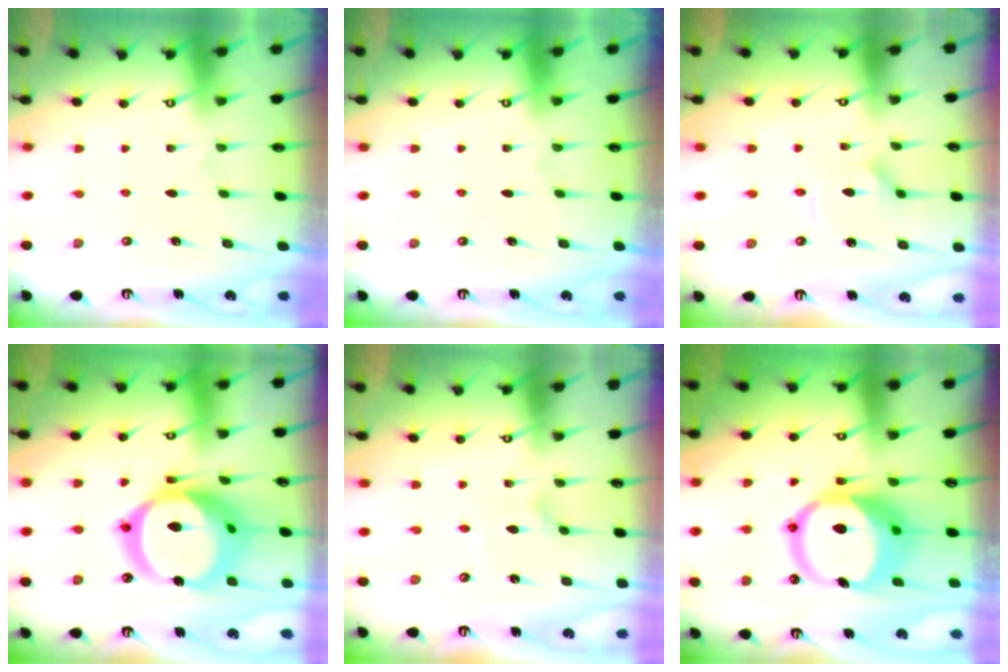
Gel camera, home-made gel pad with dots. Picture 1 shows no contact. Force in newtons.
{"total": 0.0}
{"total": 3.8, "press": 3.7, "slide": 0.4}
{"total": 23.3, "press": 23.2, "slide": 2.7}
{"total": 1.7, "press": 1.6, "slide": 0.1}
{"total": 14.6, "press": 14.5, "slide": 2.0}